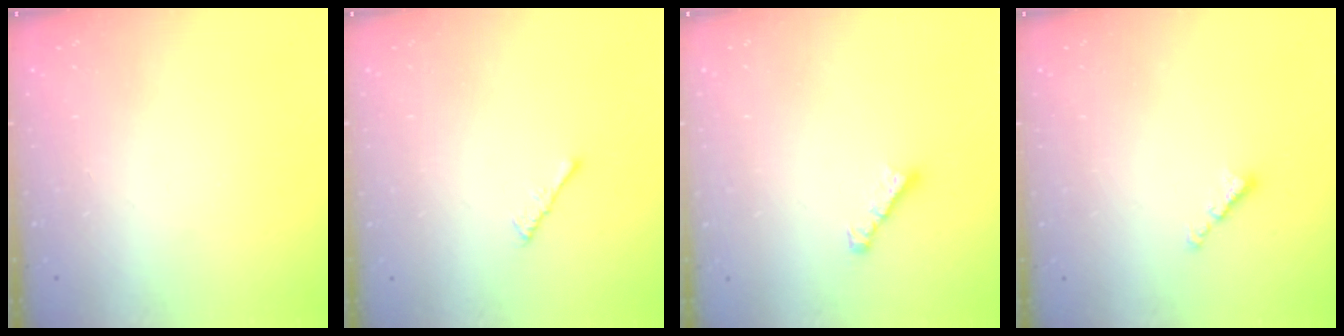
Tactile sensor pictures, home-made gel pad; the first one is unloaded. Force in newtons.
{"total": 2.2, "press": 2.1, "slide": 0.5}
{"total": 3.0, "press": 3.0, "slide": 0.3}
{"total": 2.3, "press": 2.3, "slide": 0.4}